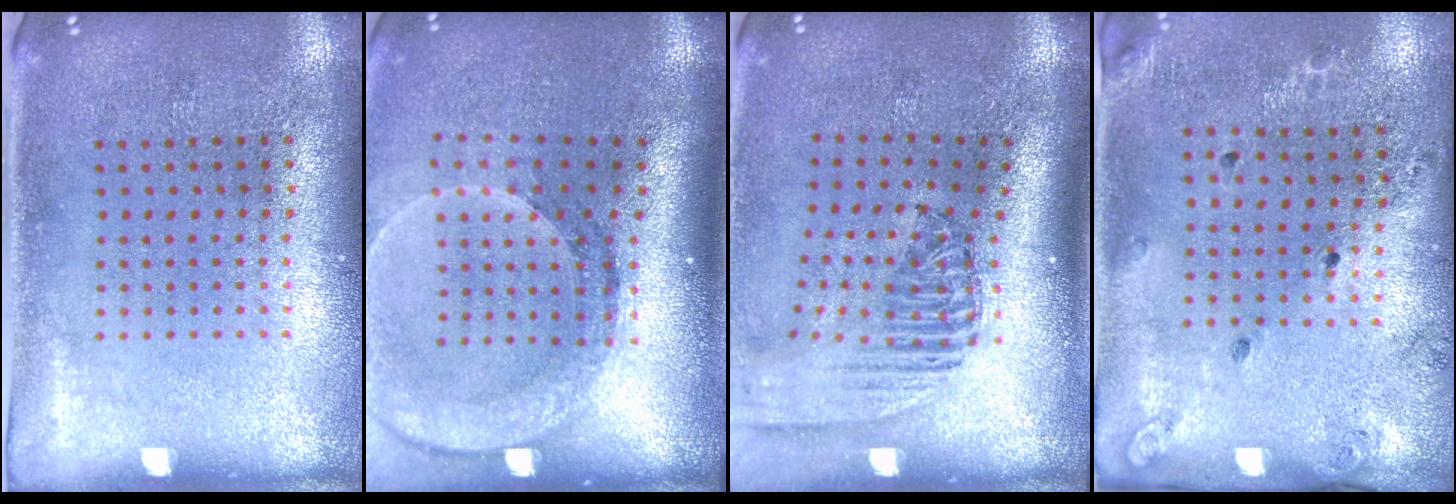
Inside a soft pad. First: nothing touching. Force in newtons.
{"total": 2.8, "press": 2.1, "slide": 1.8}
{"total": 2.4, "press": 1.8, "slide": 1.6}
{"total": 1.4, "press": 1.3, "slide": 0.7}